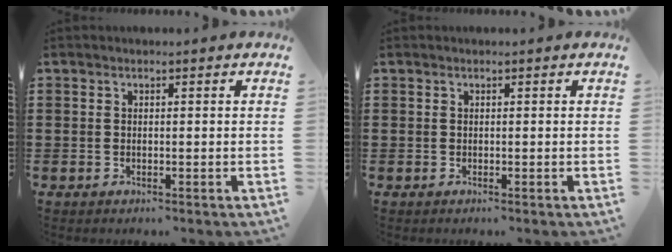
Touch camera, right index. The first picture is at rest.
{"total": 0.0}